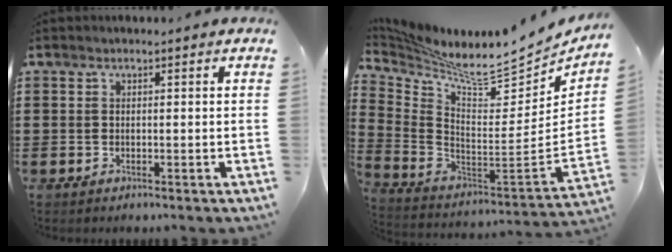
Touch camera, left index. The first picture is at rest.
{"total": 7.1, "force": [6.4, 0.3, 2.9], "torque": [-0.076, -0.075, 0.102]}